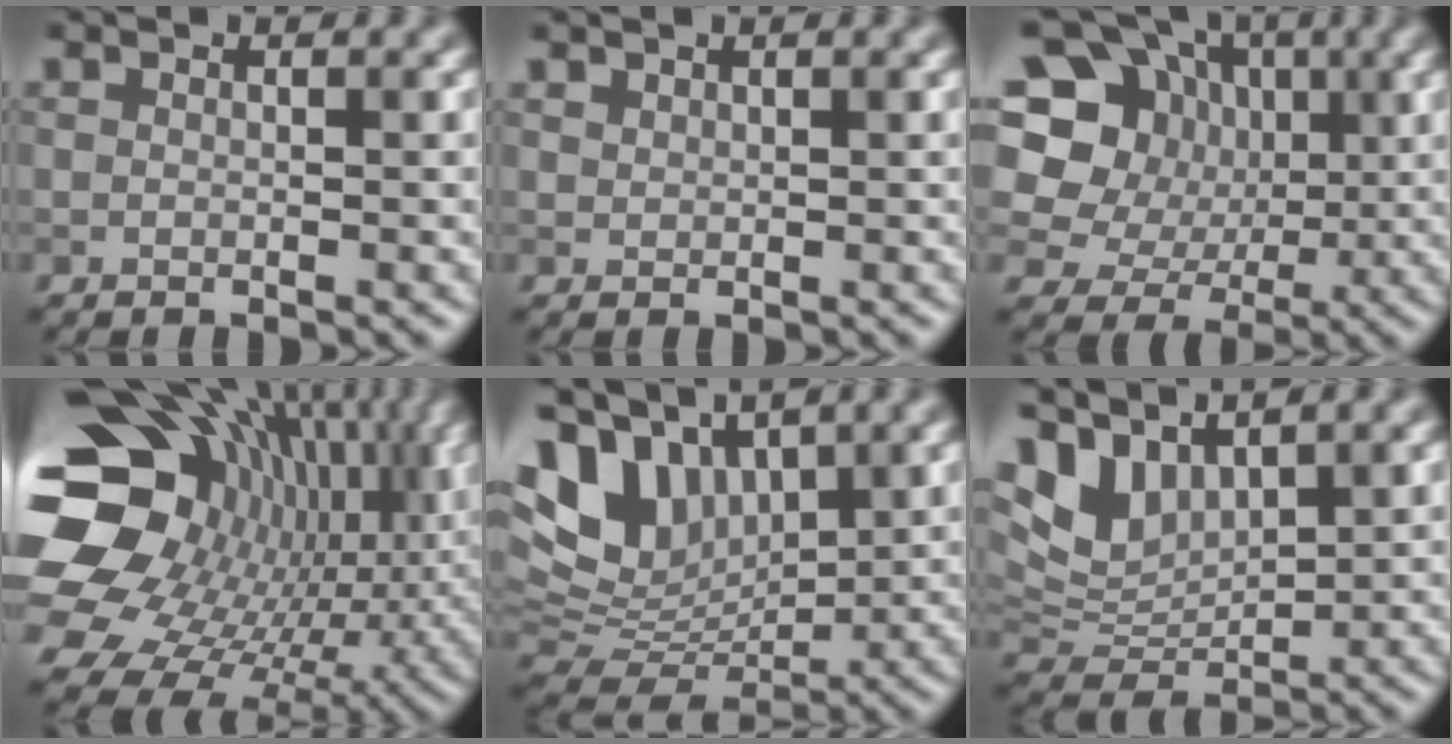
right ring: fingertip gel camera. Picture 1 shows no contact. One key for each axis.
{"total": 0.9, "fx": 0.7, "fy": 0.4, "fz": 0.1, "tx": -0.002, "ty": 0.000, "tz": 0.018}
{"total": 14.0, "fx": 3.3, "fy": 12.1, "fz": 6.3, "tx": -0.157, "ty": 0.048, "tz": 0.037}
{"total": 19.8, "fx": 2.3, "fy": 15.0, "fz": 12.7, "tx": -0.224, "ty": -0.030, "tz": 0.060}
{"total": 9.3, "fx": 4.5, "fy": 5.4, "fz": 6.1, "tx": -0.133, "ty": 0.004, "tz": 0.087}
{"total": 5.6, "fx": 3.3, "fy": 2.9, "fz": 3.4, "tx": -0.079, "ty": 0.001, "tz": 0.067}